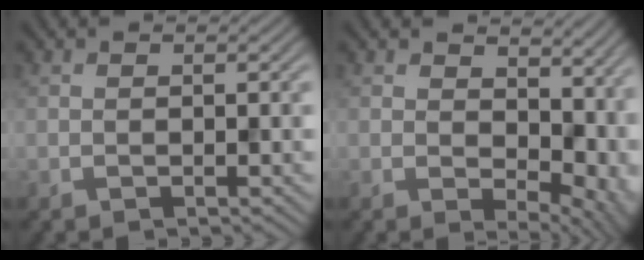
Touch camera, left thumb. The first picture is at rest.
{"total": 9.1, "force": [2.6, 5.7, 6.6], "torque": [-0.092, -0.021, 0.060]}